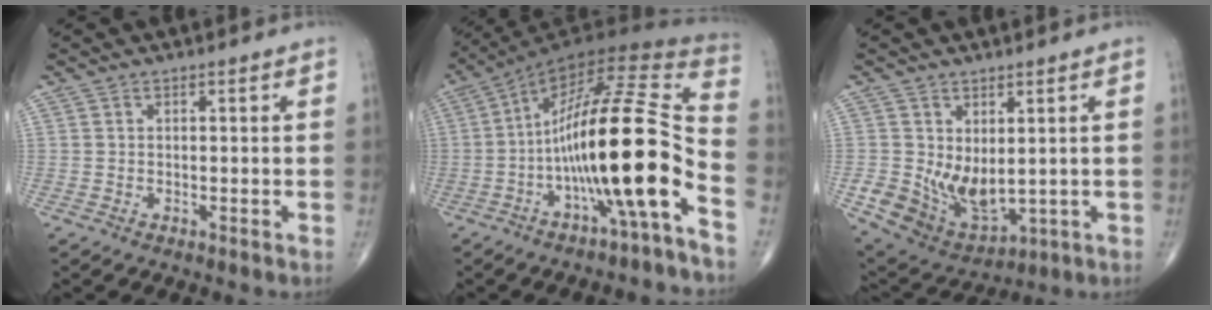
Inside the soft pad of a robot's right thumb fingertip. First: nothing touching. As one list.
[{"total": 21.1, "force": [-7.4, 3.1, 19.6], "torque": [-0.355, 0.069, -0.121]}, {"total": 10.6, "force": [0.2, 7.2, 7.8], "torque": [-0.118, -0.017, 0.032]}]